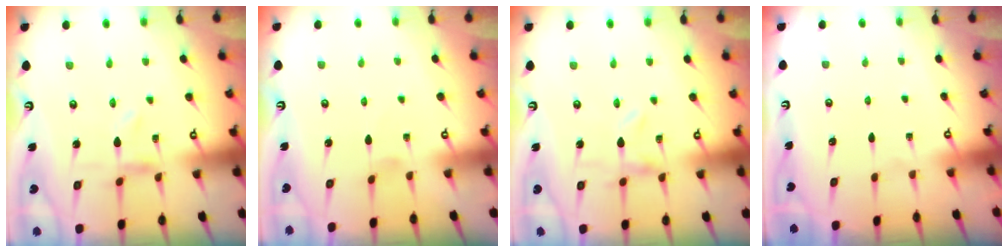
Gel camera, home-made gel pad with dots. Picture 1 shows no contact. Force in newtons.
{"total": 0.0}
{"total": 0.0}
{"total": 0.0}